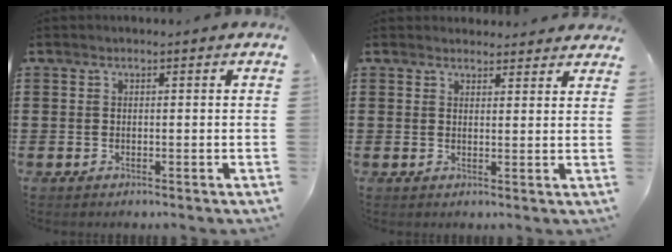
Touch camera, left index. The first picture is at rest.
{"total": 2.4, "force": [2.3, 0.6, 0.0], "torque": [0.002, -0.006, 0.042]}